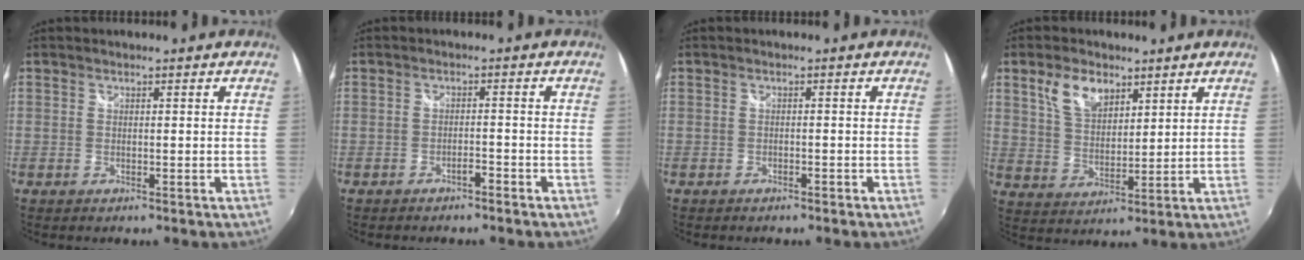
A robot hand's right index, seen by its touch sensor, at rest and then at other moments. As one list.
[{"total": 1.8, "force": [-1.6, 0.3, 0.7], "torque": [-0.014, 0.003, -0.024]}, {"total": 1.3, "force": [-1.1, 0.4, 0.5], "torque": [-0.011, -0.001, -0.016]}, {"total": 8.0, "force": [4.6, 4.4, 4.9], "torque": [-0.094, 0.014, 0.089]}]